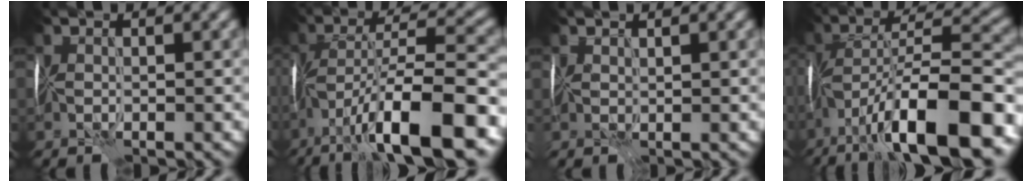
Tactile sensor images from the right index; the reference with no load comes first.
{"total": 12.6, "force": [-6.4, 3.8, 10.2], "torque": [-0.170, 0.020, -0.104]}
{"total": 1.1, "force": [1.0, 0.2, 0.2], "torque": [-0.002, 0.005, 0.018]}
{"total": 13.9, "force": [-7.2, 4.5, 11.0], "torque": [-0.178, 0.020, -0.121]}